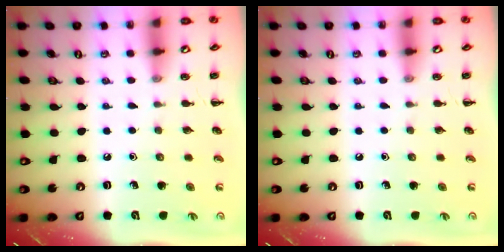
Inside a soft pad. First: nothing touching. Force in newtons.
{"total": 0.0}